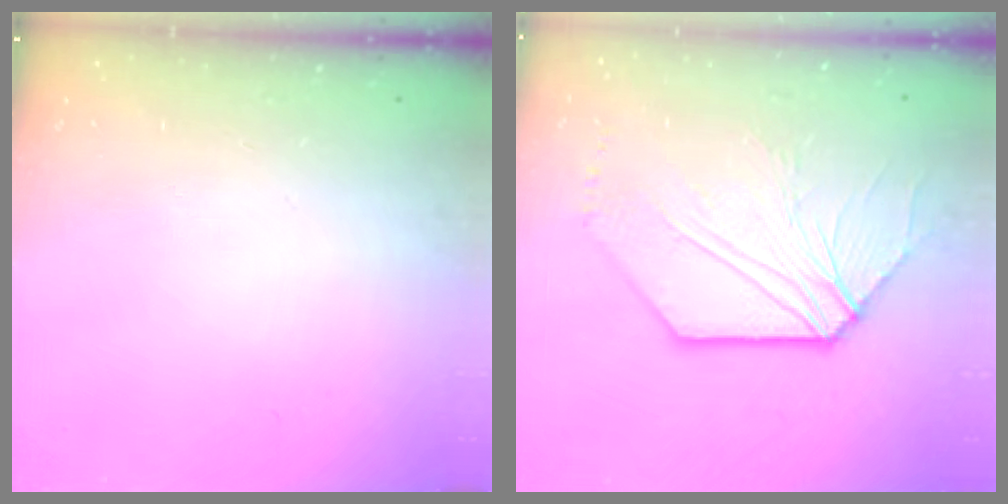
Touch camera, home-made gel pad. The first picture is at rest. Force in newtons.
{"total": 8.1, "press": 8.0, "slide": 1.4}